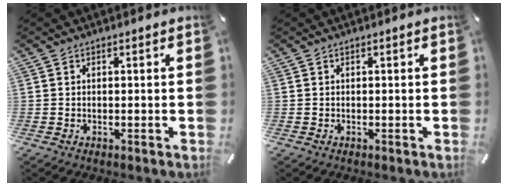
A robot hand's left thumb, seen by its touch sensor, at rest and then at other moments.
{"total": 0.0}